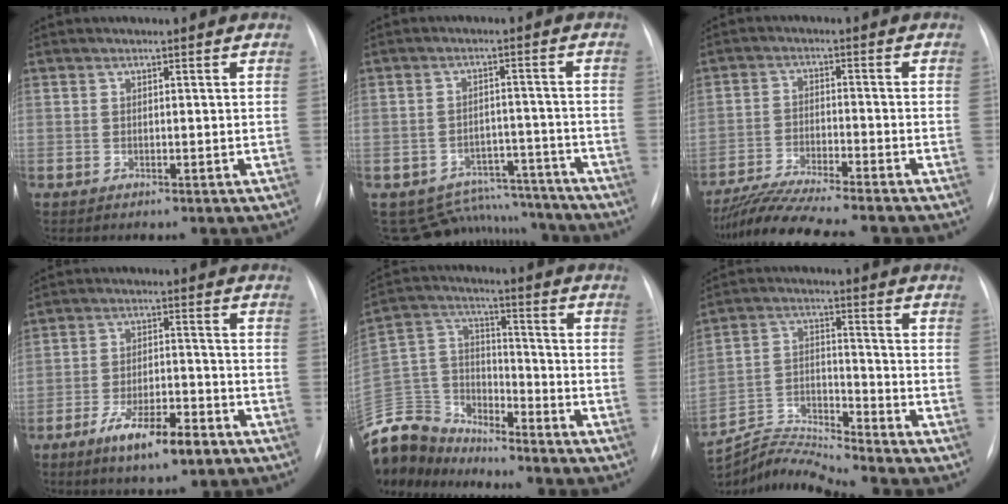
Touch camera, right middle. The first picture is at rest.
{"total": 10.5, "force": [-9.9, 3.7, -0.4], "torque": [0.009, 0.035, -0.129]}
{"total": 12.2, "force": [-10.8, -0.3, 5.7], "torque": [-0.101, -0.019, -0.177]}
{"total": 9.0, "force": [-5.4, 2.6, 6.8], "torque": [-0.124, -0.008, -0.084]}
{"total": 16.2, "force": [-15.2, 4.9, 2.9], "torque": [-0.075, 0.034, -0.280]}
{"total": 11.0, "force": [-10.8, -2.3, 0.1], "torque": [-0.016, 0.027, -0.202]}